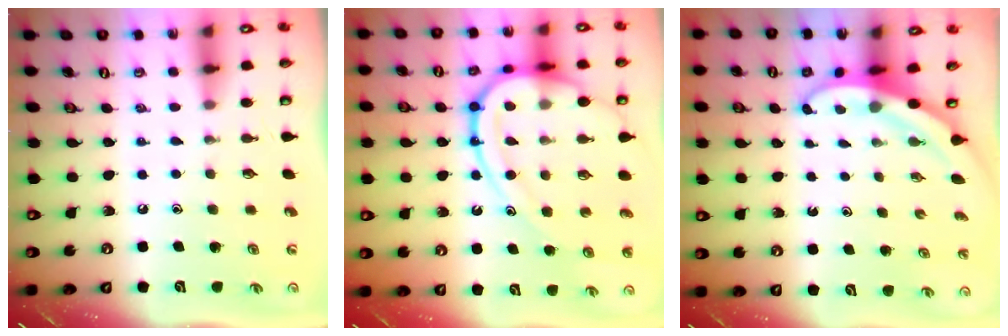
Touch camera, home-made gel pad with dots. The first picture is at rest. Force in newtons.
{"total": 18.6, "press": 18.5, "slide": 1.9}
{"total": 3.5, "press": 3.5, "slide": 0.1}